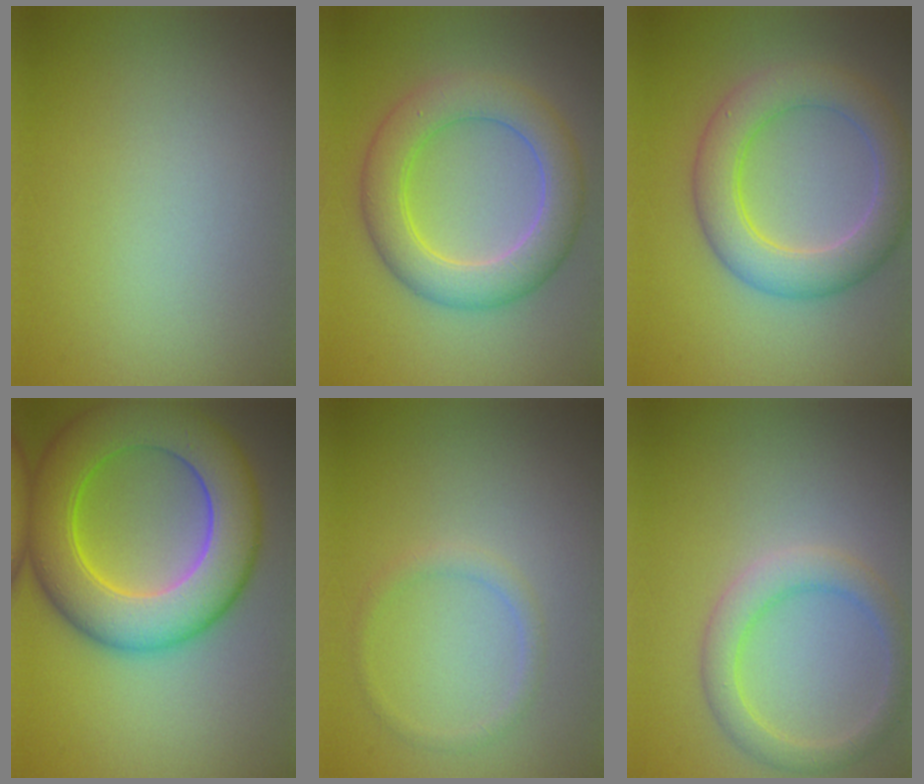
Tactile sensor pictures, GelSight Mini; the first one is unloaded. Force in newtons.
{"total": 6.1, "press": 6.1, "slide": 0.2}
{"total": 5.7, "press": 5.7, "slide": 0.2}
{"total": 10.8, "press": 10.8, "slide": 0.5}
{"total": 1.2, "press": 1.2, "slide": 0.0}
{"total": 3.2, "press": 3.2, "slide": 0.3}